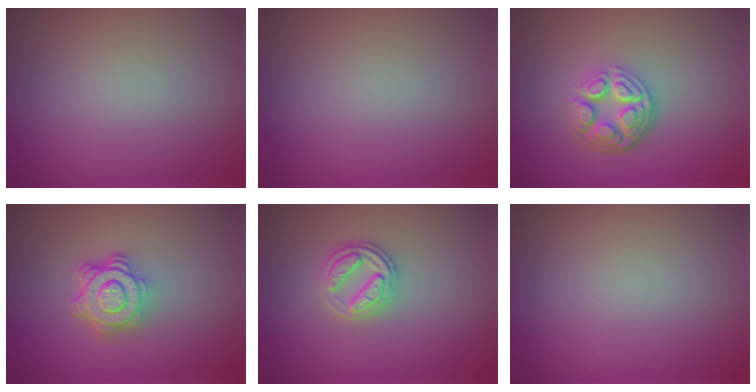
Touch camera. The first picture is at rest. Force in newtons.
{"total": 0.0}
{"total": 4.8, "press": 3.4, "slide": 3.4}
{"total": 4.6, "press": 3.6, "slide": 2.9}
{"total": 2.7, "press": 2.6, "slide": 0.5}
{"total": 0.0}